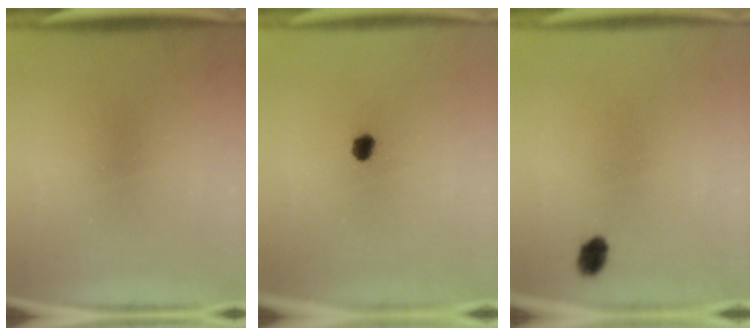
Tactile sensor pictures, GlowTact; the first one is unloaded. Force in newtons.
{"total": 2.1}
{"total": 2.9}